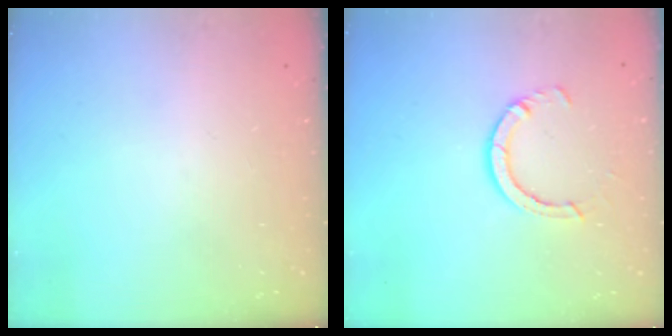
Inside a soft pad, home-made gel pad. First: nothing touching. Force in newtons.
{"total": 5.8, "press": 5.8, "slide": 0.6}